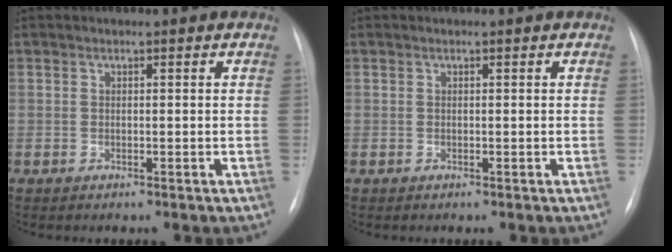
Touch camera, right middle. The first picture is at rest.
{"total": 0.0}